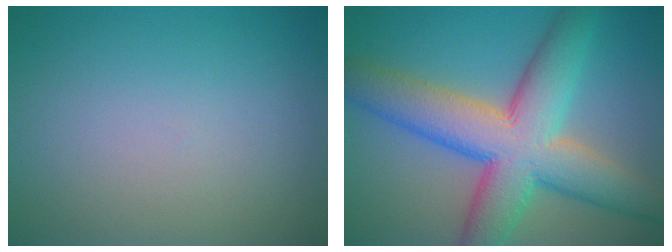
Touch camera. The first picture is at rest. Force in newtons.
{"total": 10.9, "press": 10.9, "slide": 0.3}